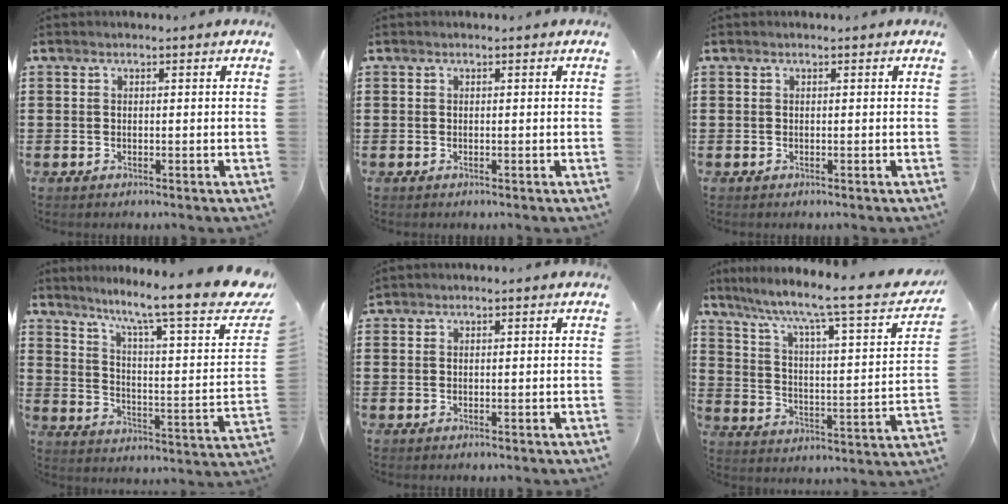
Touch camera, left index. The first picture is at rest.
{"total": 0.0}
{"total": 0.0}
{"total": 10.0, "force": [7.3, 0.3, 6.8], "torque": [-0.133, -0.062, 0.106]}
{"total": 0.0}
{"total": 6.4, "force": [4.5, 0.2, 4.6], "torque": [-0.108, -0.045, 0.061]}